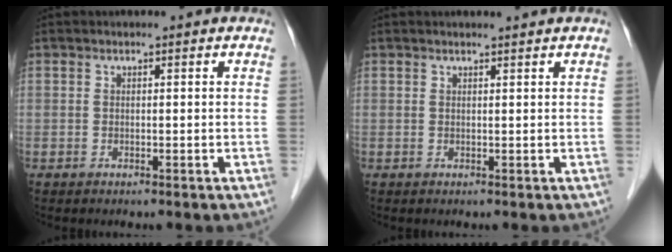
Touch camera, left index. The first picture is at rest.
{"total": 1.5, "force": [1.4, -0.4, 0.4], "torque": [-0.010, 0.001, 0.024]}